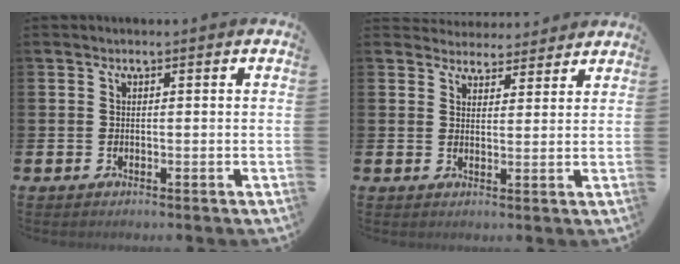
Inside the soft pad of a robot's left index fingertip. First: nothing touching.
{"total": 3.6, "force": [3.4, 1.0, -0.3], "torque": [0.004, -0.023, 0.060]}